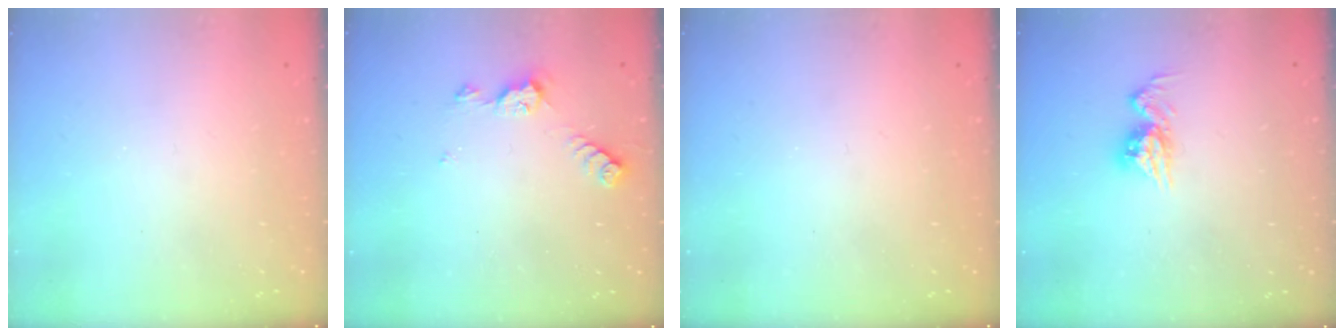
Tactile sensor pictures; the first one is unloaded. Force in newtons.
{"total": 5.5, "press": 5.4, "slide": 0.6}
{"total": 0.0}
{"total": 9.4, "press": 9.4, "slide": 0.9}